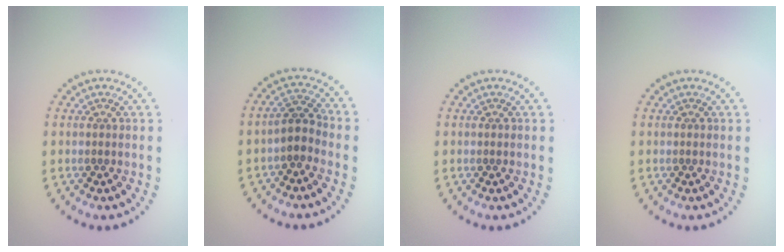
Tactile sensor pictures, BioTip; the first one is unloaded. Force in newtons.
{"total": 2.2, "press": 1.9, "slide": 1.2}
{"total": 0.0}
{"total": 0.0}